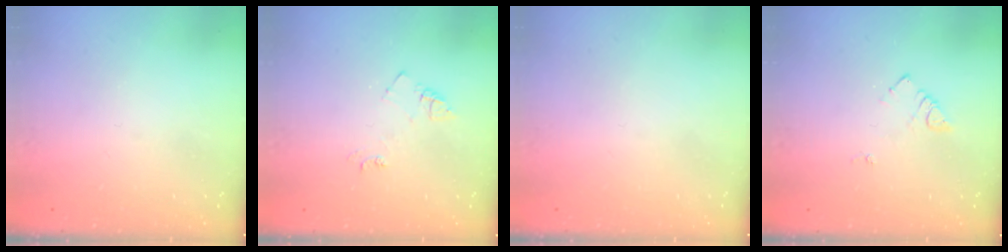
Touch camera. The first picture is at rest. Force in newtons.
{"total": 5.5, "press": 5.5, "slide": 0.6}
{"total": 1.8, "press": 1.7, "slide": 0.1}
{"total": 4.0, "press": 4.0, "slide": 0.5}